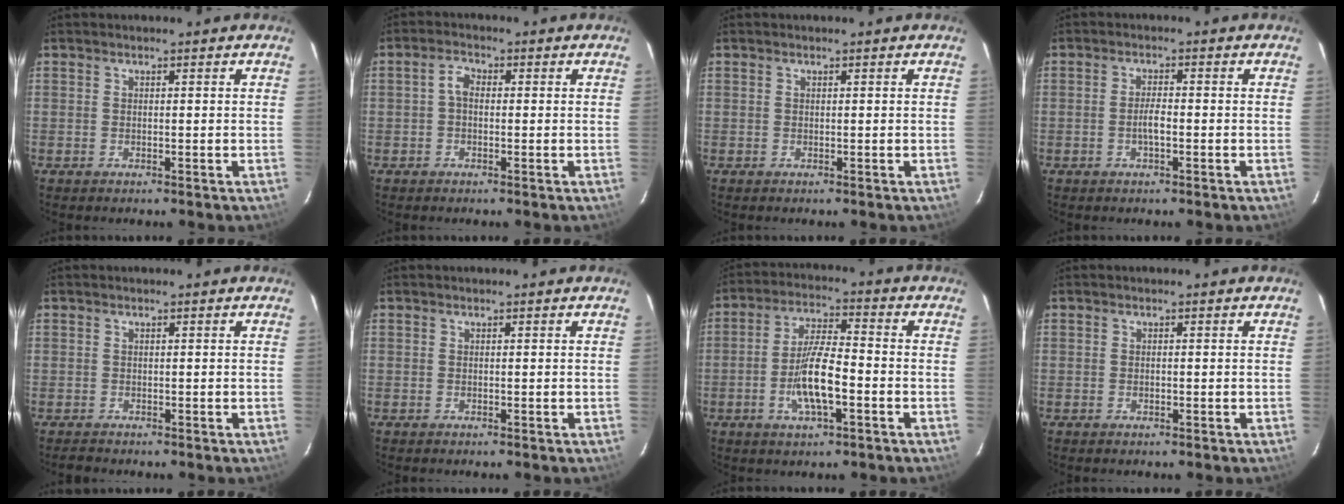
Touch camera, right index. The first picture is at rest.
{"total": 2.3, "force": [-0.2, 1.5, 1.7], "torque": [-0.035, 0.010, -0.007]}
{"total": 0.0}
{"total": 2.6, "force": [-0.9, 0.6, 2.3], "torque": [-0.046, 0.004, -0.015]}
{"total": 1.3, "force": [-1.1, 0.7, 0.0], "torque": [-0.004, 0.001, -0.019]}
{"total": 0.0}
{"total": 9.7, "force": [-3.2, 2.5, 8.8], "torque": [-0.175, 0.002, -0.058]}
{"total": 0.6, "force": [-0.2, 0.3, 0.5], "torque": [-0.010, 0.003, -0.002]}